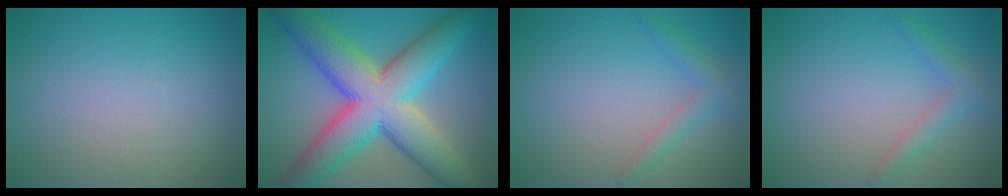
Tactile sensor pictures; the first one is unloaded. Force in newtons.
{"total": 12.2, "press": 12.2, "slide": 0.2}
{"total": 1.8, "press": 1.8, "slide": 0.1}
{"total": 1.8, "press": 1.8, "slide": 0.1}